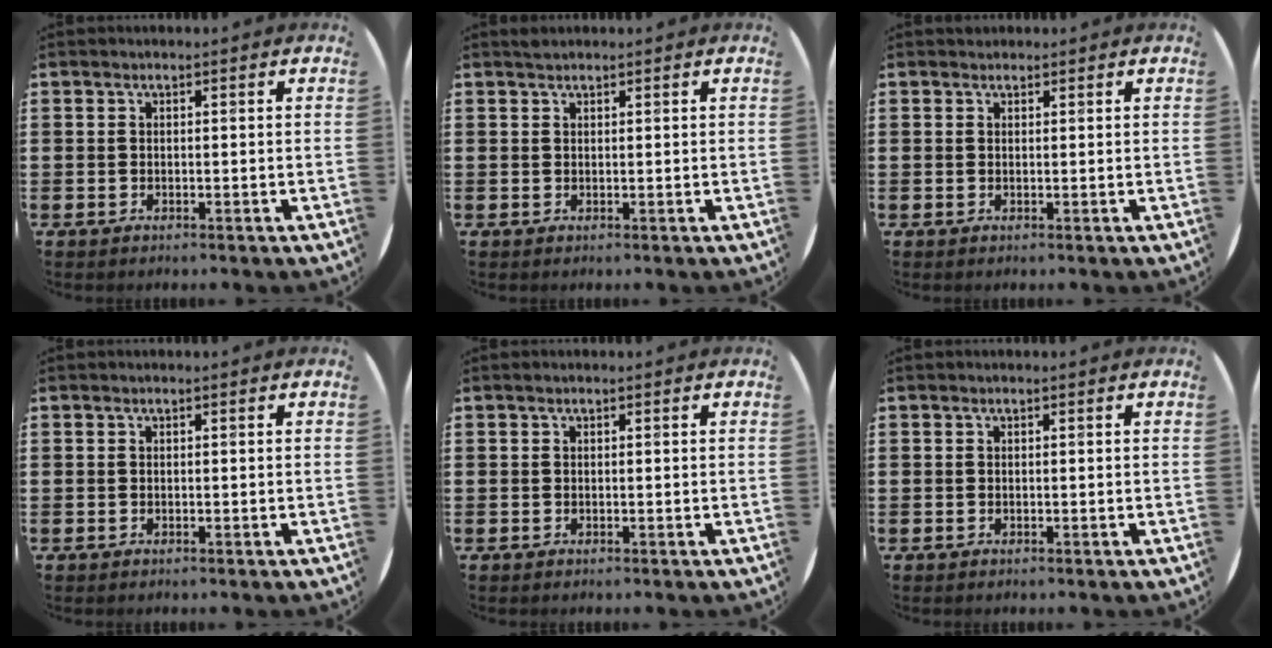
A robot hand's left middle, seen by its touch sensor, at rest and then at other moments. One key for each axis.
{"total": 0.7, "fx": 0.7, "fy": 0.1, "fz": 0.0, "tx": 0.000, "ty": 0.002, "tz": 0.012}
{"total": 0.6, "fx": 0.6, "fy": 0.3, "fz": -0.1, "tx": 0.003, "ty": 0.004, "tz": 0.011}
{"total": 0.0}
{"total": 0.0}
{"total": 0.0}